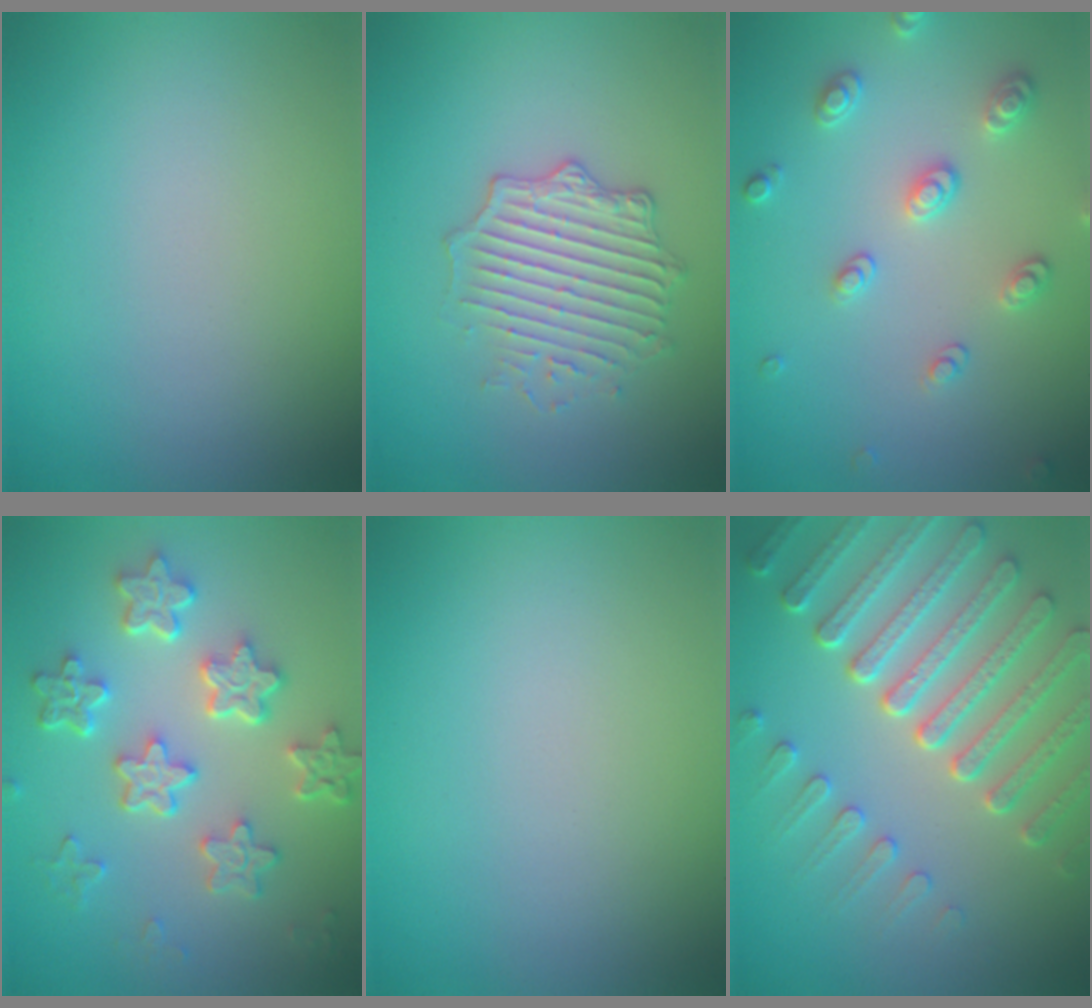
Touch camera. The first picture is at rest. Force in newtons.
{"total": 3.7, "press": 3.4, "slide": 1.6}
{"total": 2.8, "press": 2.8, "slide": 0.2}
{"total": 5.8, "press": 4.5, "slide": 3.6}
{"total": 0.0}
{"total": 7.3, "press": 5.6, "slide": 4.7}